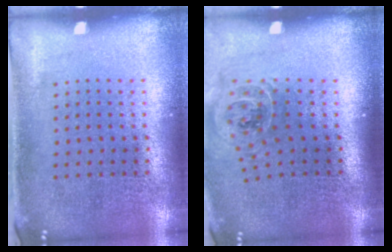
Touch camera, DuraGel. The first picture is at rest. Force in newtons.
{"total": 1.1, "press": 1.0, "slide": 0.3}